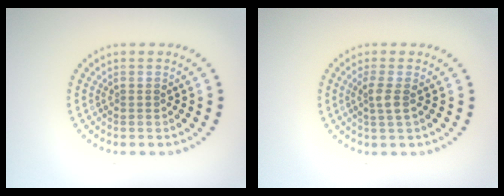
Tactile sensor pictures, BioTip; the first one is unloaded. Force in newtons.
{"total": 1.7, "press": 1.4, "slide": 1.0}